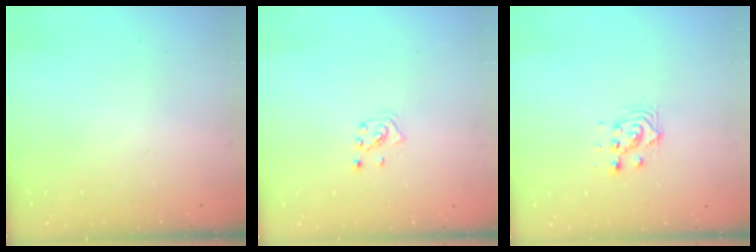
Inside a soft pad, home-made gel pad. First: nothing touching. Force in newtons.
{"total": 2.6, "press": 2.6, "slide": 0.5}
{"total": 4.8, "press": 4.8, "slide": 0.1}